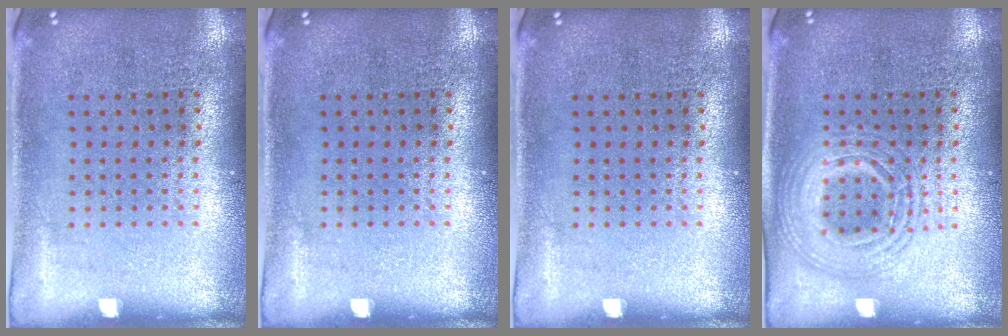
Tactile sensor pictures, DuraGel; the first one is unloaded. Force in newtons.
{"total": 0.0}
{"total": 0.0}
{"total": 2.8, "press": 2.8, "slide": 0.3}